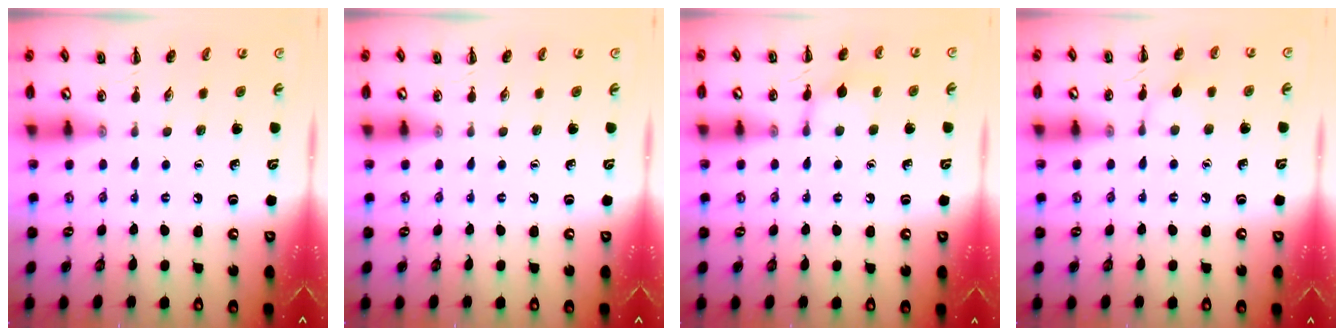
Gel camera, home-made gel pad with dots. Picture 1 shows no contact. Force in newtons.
{"total": 0.0}
{"total": 8.4, "press": 8.3, "slide": 1.6}
{"total": 5.8, "press": 5.5, "slide": 1.8}